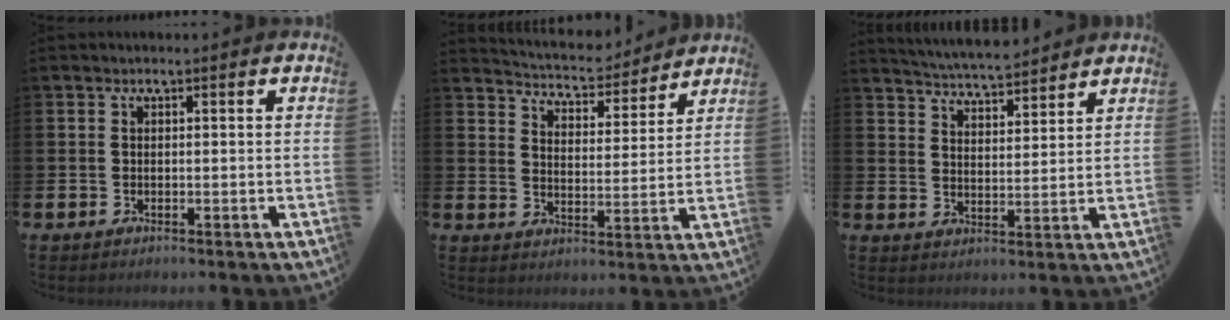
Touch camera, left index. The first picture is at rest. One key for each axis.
{"total": 5.3, "fx": 5.2, "fy": 1.0, "fz": 0.3, "tx": -0.030, "ty": -0.044, "tz": 0.088}
{"total": 5.4, "fx": 5.4, "fy": 0.3, "fz": 0.4, "tx": -0.032, "ty": -0.030, "tz": 0.096}